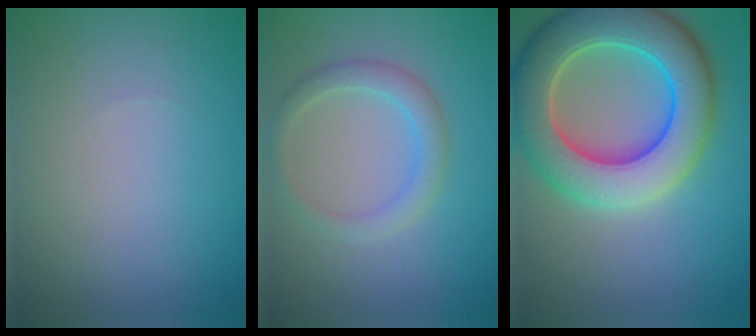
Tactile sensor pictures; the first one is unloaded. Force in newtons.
{"total": 2.6, "press": 2.6, "slide": 0.3}
{"total": 10.9, "press": 10.9, "slide": 0.4}